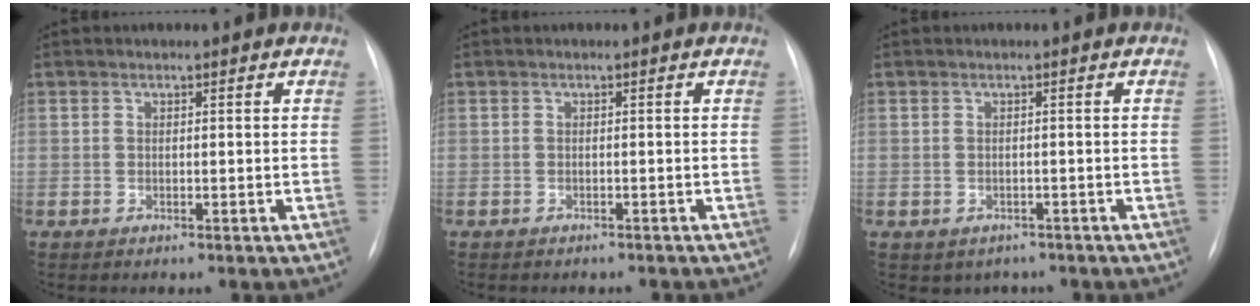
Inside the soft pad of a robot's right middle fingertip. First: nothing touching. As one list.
[{"total": 3.3, "force": [-2.9, 1.2, 1.0], "torque": [-0.014, -0.004, -0.031]}, {"total": 3.1, "force": [-2.1, 2.2, 0.5], "torque": [-0.004, 0.008, -0.024]}]